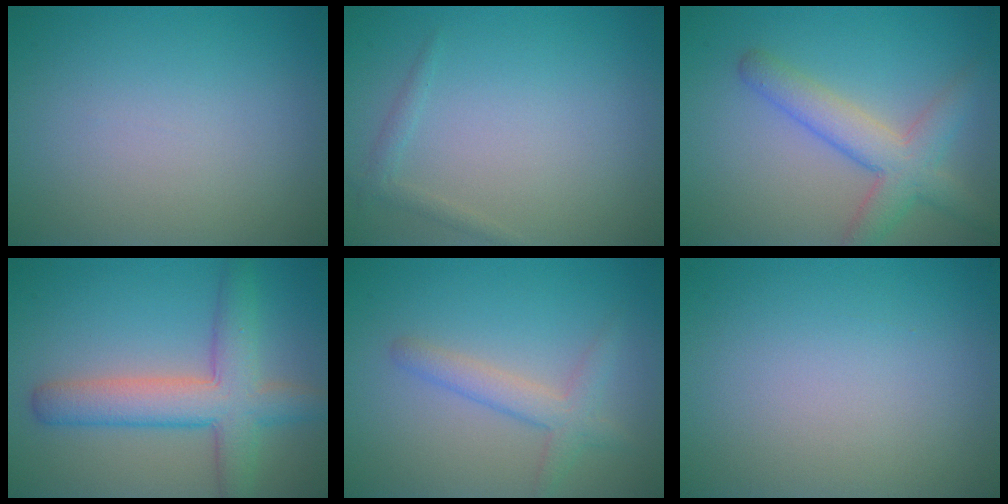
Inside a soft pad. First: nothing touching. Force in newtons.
{"total": 1.1, "press": 1.1, "slide": 0.0}
{"total": 4.7, "press": 4.7, "slide": 0.2}
{"total": 6.4, "press": 6.4, "slide": 0.2}
{"total": 2.7, "press": 2.6, "slide": 0.1}
{"total": 0.0}